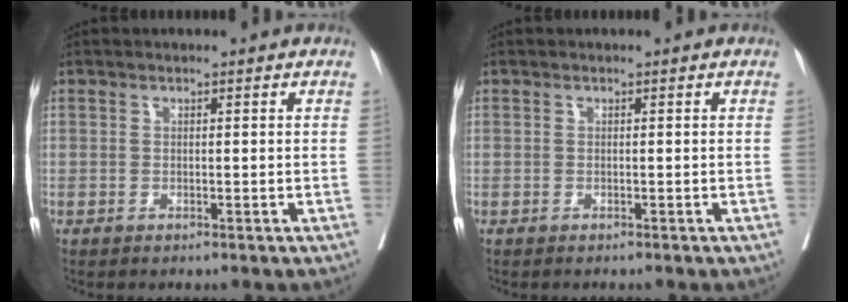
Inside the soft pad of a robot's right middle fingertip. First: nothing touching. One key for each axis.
{"total": 0.7, "fx": -0.6, "fy": 0.2, "fz": 0.2, "tx": -0.004, "ty": -0.001, "tz": -0.012}